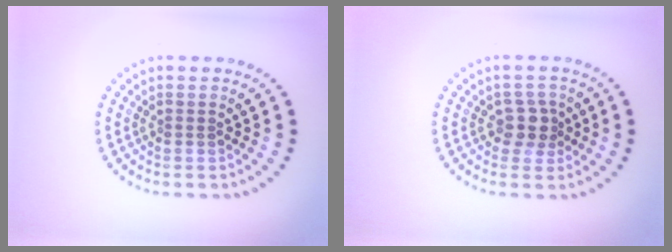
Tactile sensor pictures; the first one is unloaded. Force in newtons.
{"total": 2.4, "press": 2.1, "slide": 1.2}